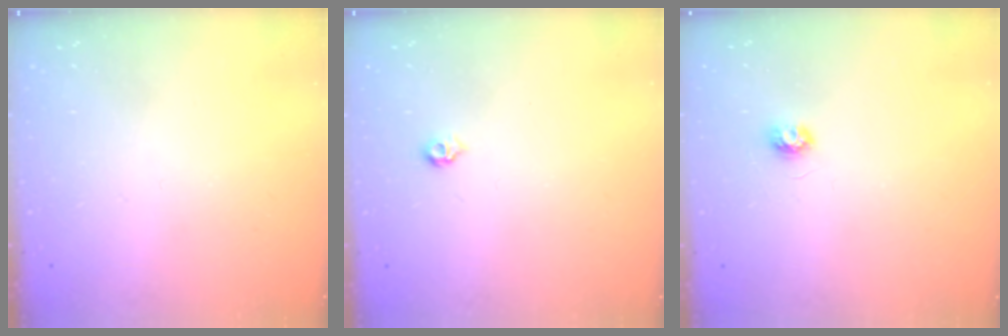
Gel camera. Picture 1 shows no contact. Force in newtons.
{"total": 4.2, "press": 4.1, "slide": 0.8}
{"total": 3.5, "press": 3.4, "slide": 0.3}